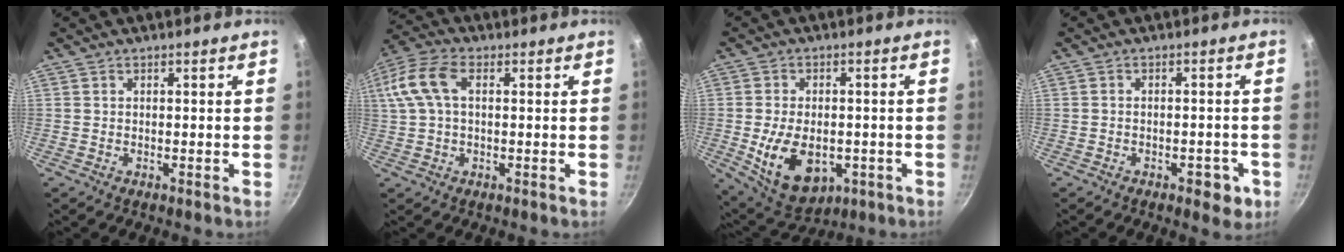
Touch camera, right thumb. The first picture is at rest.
{"total": 9.4, "force": [2.0, 5.4, 7.5], "torque": [-0.173, 0.031, 0.038]}
{"total": 13.1, "force": [-3.0, 8.4, 9.6], "torque": [-0.150, 0.000, -0.028]}
{"total": 4.4, "force": [-2.2, 2.2, 3.1], "torque": [-0.025, 0.010, -0.025]}